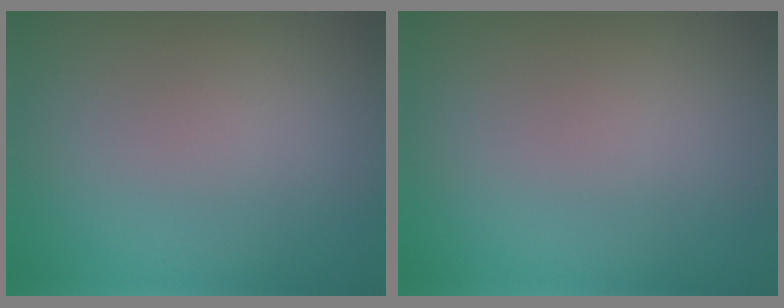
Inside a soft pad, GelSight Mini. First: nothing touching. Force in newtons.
{"total": 0.0}